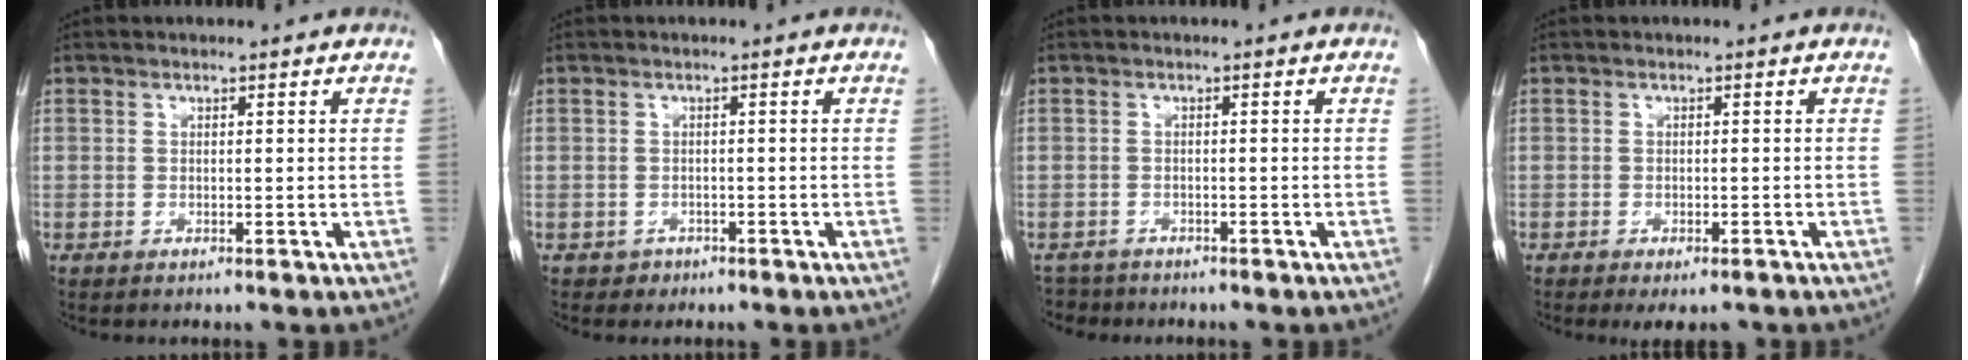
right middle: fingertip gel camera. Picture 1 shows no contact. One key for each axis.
{"total": 1.3, "fx": -0.7, "fy": 1.0, "fz": -0.1, "tx": 0.001, "ty": 0.006, "tz": -0.010}
{"total": 2.8, "fx": -2.5, "fy": 1.2, "fz": -0.4, "tx": 0.001, "ty": -0.002, "tz": -0.044}
{"total": 3.5, "fx": -2.6, "fy": 1.4, "fz": 1.9, "tx": -0.020, "ty": -0.005, "tz": -0.031}